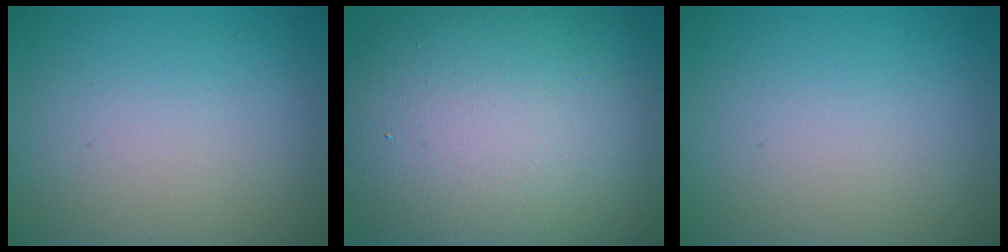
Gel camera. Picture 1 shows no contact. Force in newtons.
{"total": 17.3, "press": 17.3, "slide": 0.9}
{"total": 0.0}